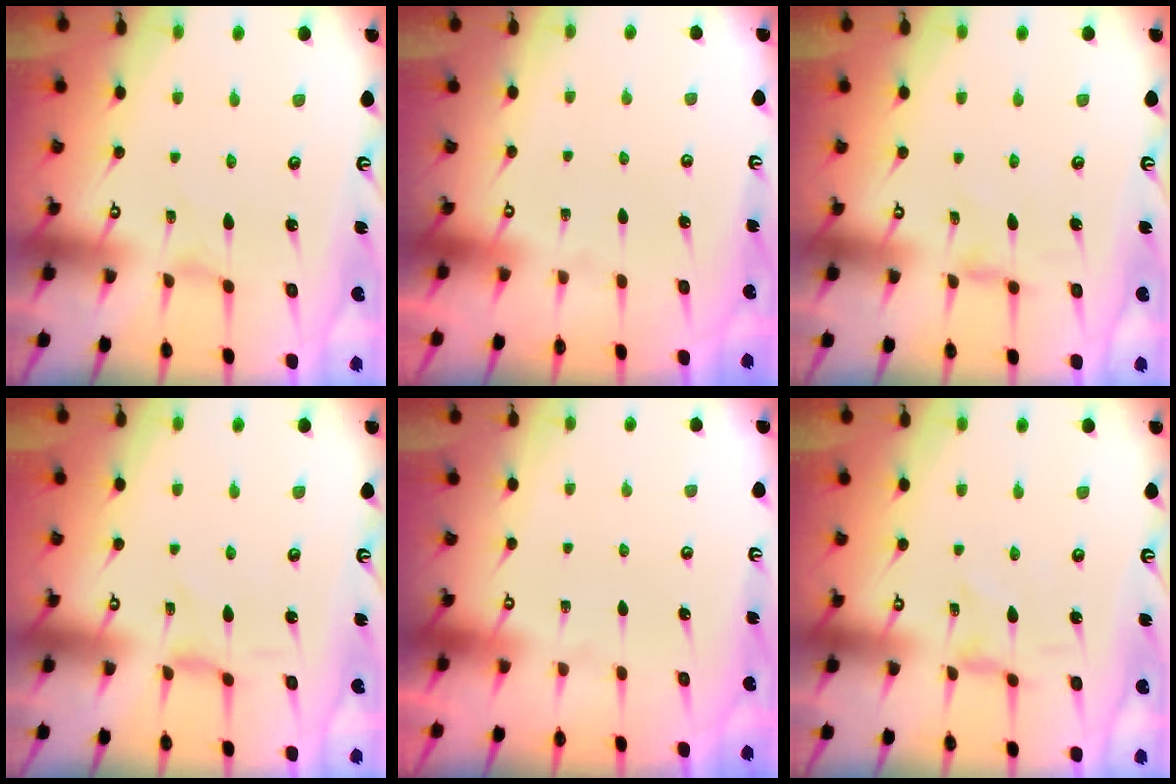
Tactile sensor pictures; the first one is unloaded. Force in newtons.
{"total": 0.0}
{"total": 1.5, "press": 1.4, "slide": 0.3}
{"total": 0.0}
{"total": 0.0}
{"total": 0.0}